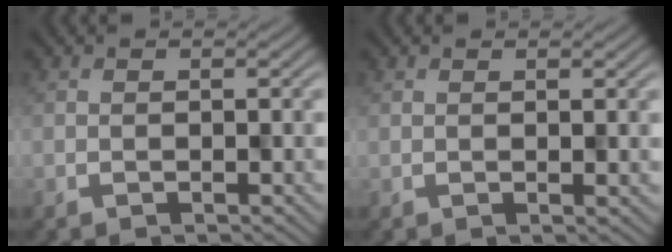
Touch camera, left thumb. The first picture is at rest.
{"total": 1.1, "force": [0.3, 0.1, 1.1], "torque": [-0.017, 0.003, 0.006]}